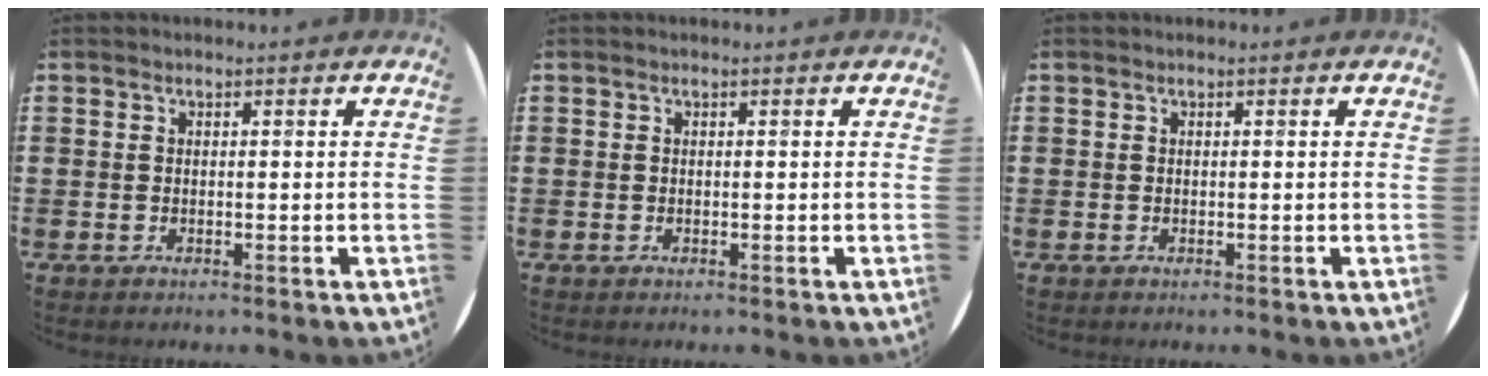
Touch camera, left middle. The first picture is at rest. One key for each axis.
{"total": 0.0}
{"total": 0.0}